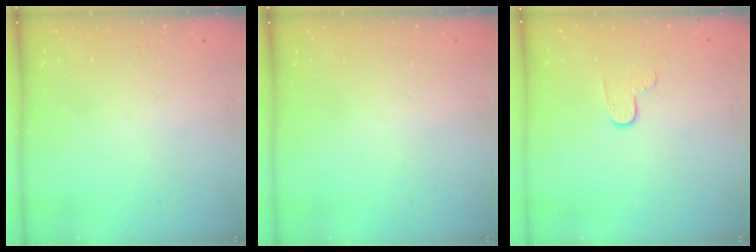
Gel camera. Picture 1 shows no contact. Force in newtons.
{"total": 0.0}
{"total": 5.7, "press": 5.7, "slide": 0.5}